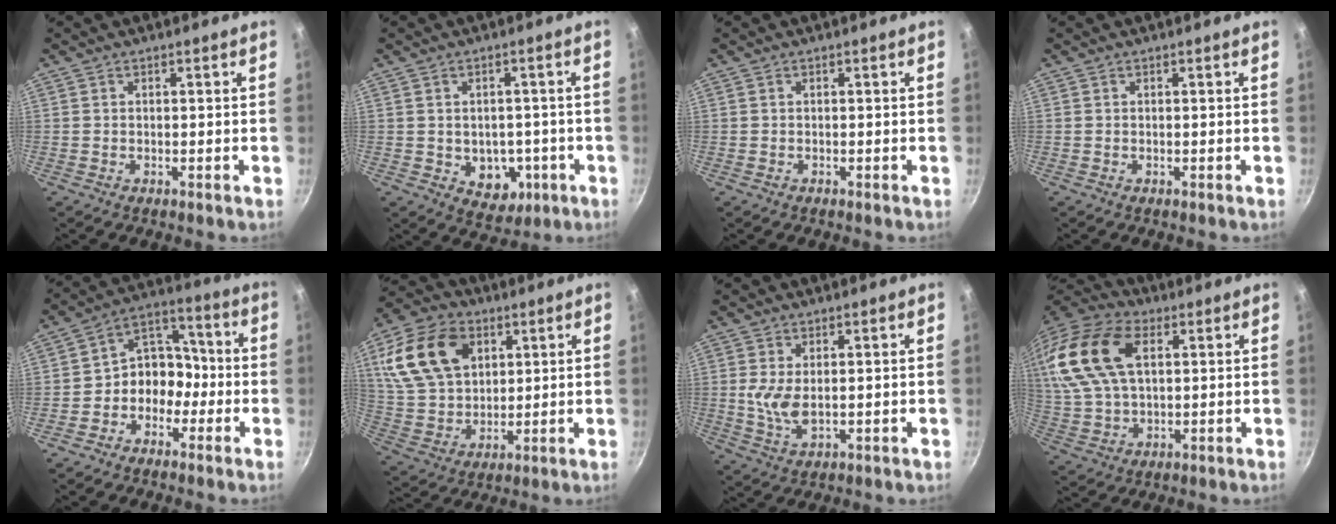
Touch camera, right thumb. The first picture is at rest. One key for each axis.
{"total": 7.9, "fx": -1.8, "fy": 6.1, "fz": 4.8, "tx": -0.031, "ty": 0.005, "tz": -0.010}
{"total": 0.0}
{"total": 0.0}
{"total": 9.4, "fx": -3.0, "fy": 7.6, "fz": 4.5, "tx": -0.018, "ty": 0.059, "tz": -0.064}
{"total": 18.4, "fx": 6.6, "fy": 12.8, "fz": 11.6, "tx": -0.194, "ty": -0.007, "tz": 0.126}
{"total": 5.5, "fx": 0.6, "fy": 2.7, "fz": 4.7, "tx": -0.093, "ty": -0.009, "tz": 0.018}
{"total": 20.6, "fx": 6.4, "fy": 12.3, "fz": 15.3, "tx": -0.309, "ty": 0.006, "tz": 0.113}